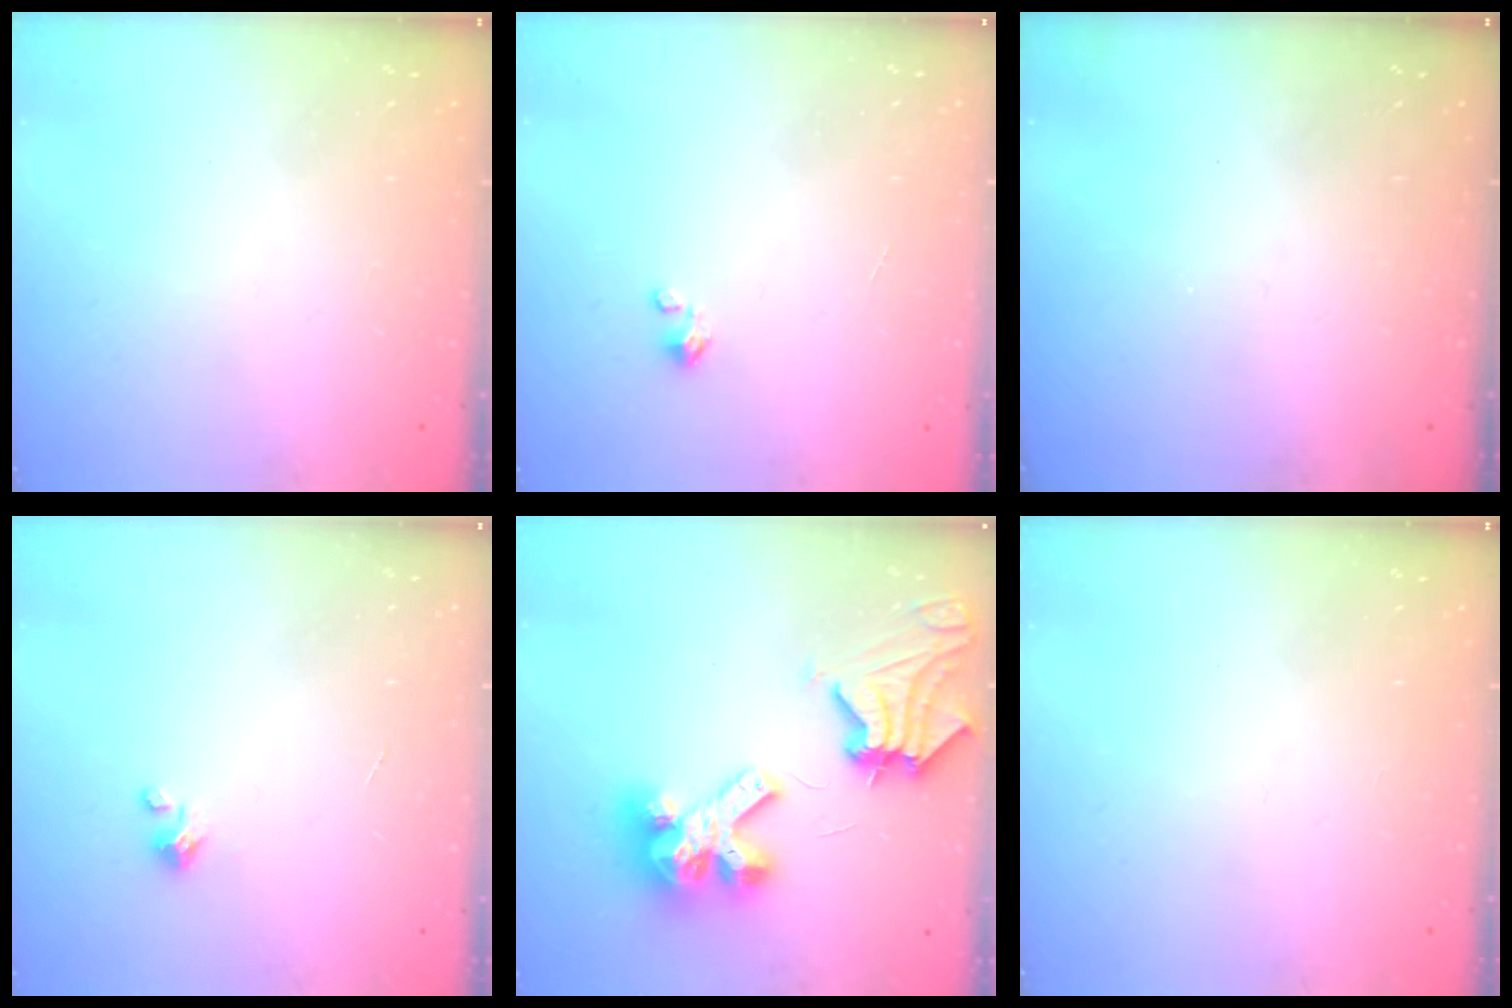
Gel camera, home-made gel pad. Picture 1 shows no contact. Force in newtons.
{"total": 0.0}
{"total": 0.0}
{"total": 1.5, "press": 1.5, "slide": 0.1}
{"total": 12.4, "press": 12.3, "slide": 1.4}
{"total": 0.0}